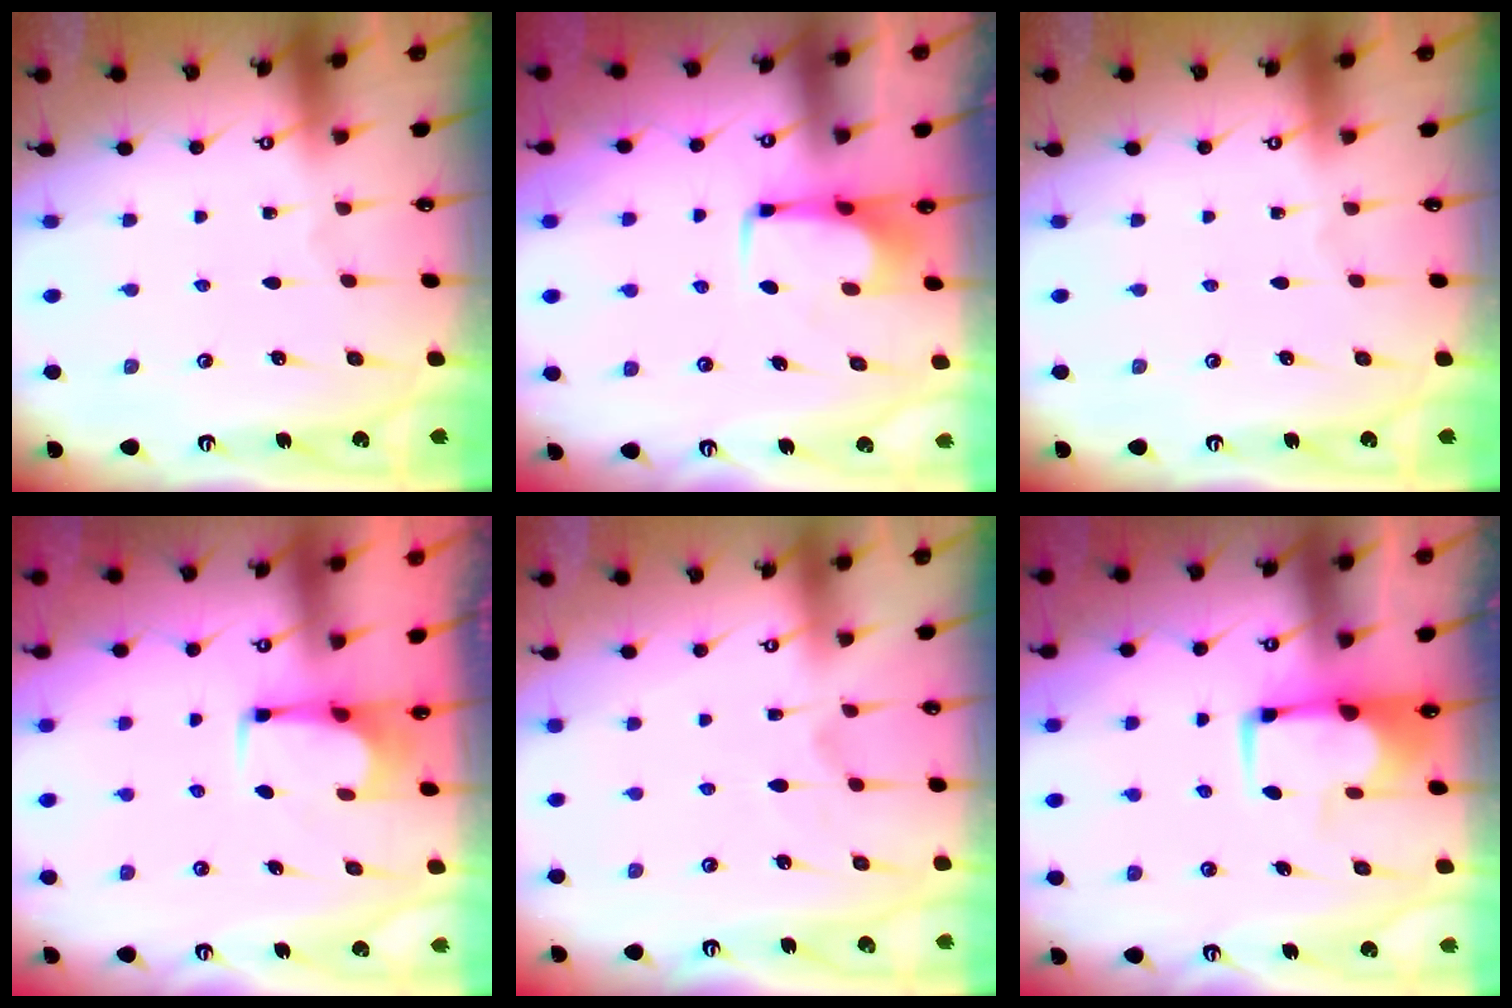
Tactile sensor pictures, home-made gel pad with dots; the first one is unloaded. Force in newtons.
{"total": 0.6, "press": 0.5, "slide": 0.2}
{"total": 0.0}
{"total": 2.3, "press": 2.3, "slide": 0.3}
{"total": 2.7, "press": 2.5, "slide": 1.2}
{"total": 2.4, "press": 2.3, "slide": 0.5}